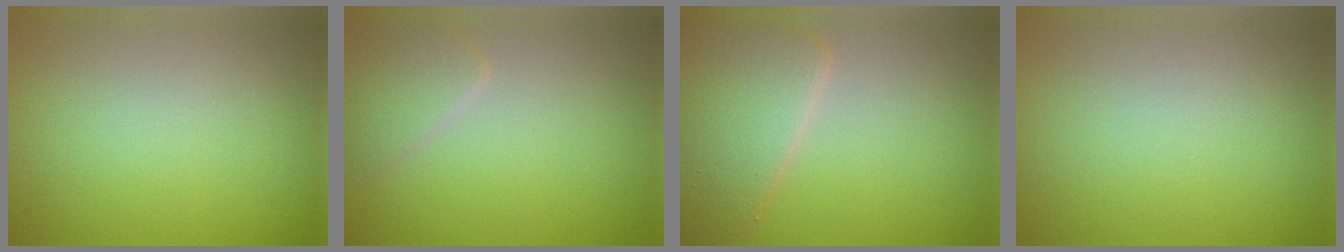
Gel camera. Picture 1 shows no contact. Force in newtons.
{"total": 2.2, "press": 2.2, "slide": 0.1}
{"total": 6.3, "press": 6.3, "slide": 0.4}
{"total": 0.0}